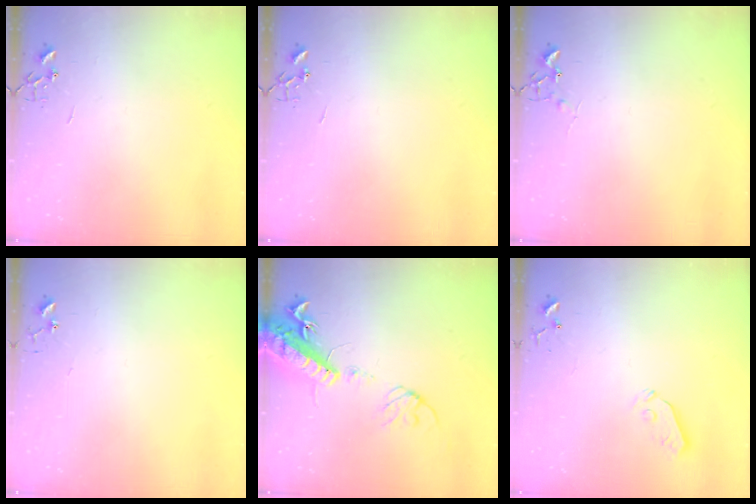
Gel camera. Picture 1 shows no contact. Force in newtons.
{"total": 0.0}
{"total": 5.4, "press": 5.3, "slide": 0.8}
{"total": 3.5, "press": 3.4, "slide": 0.4}
{"total": 17.2, "press": 16.7, "slide": 3.9}
{"total": 3.8, "press": 3.8, "slide": 0.3}